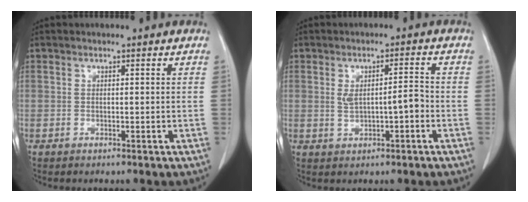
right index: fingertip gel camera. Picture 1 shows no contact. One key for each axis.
{"total": 4.4, "fx": -0.4, "fy": 1.2, "fz": 4.2, "tx": -0.075, "ty": 0.012, "tz": 0.003}